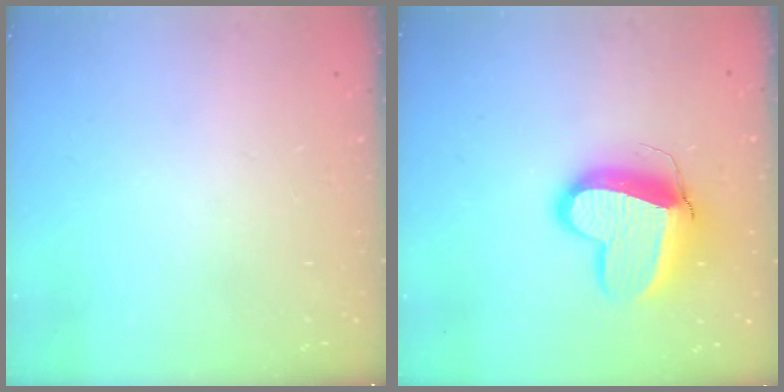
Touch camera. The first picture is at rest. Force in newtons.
{"total": 14.4, "press": 14.3, "slide": 1.6}